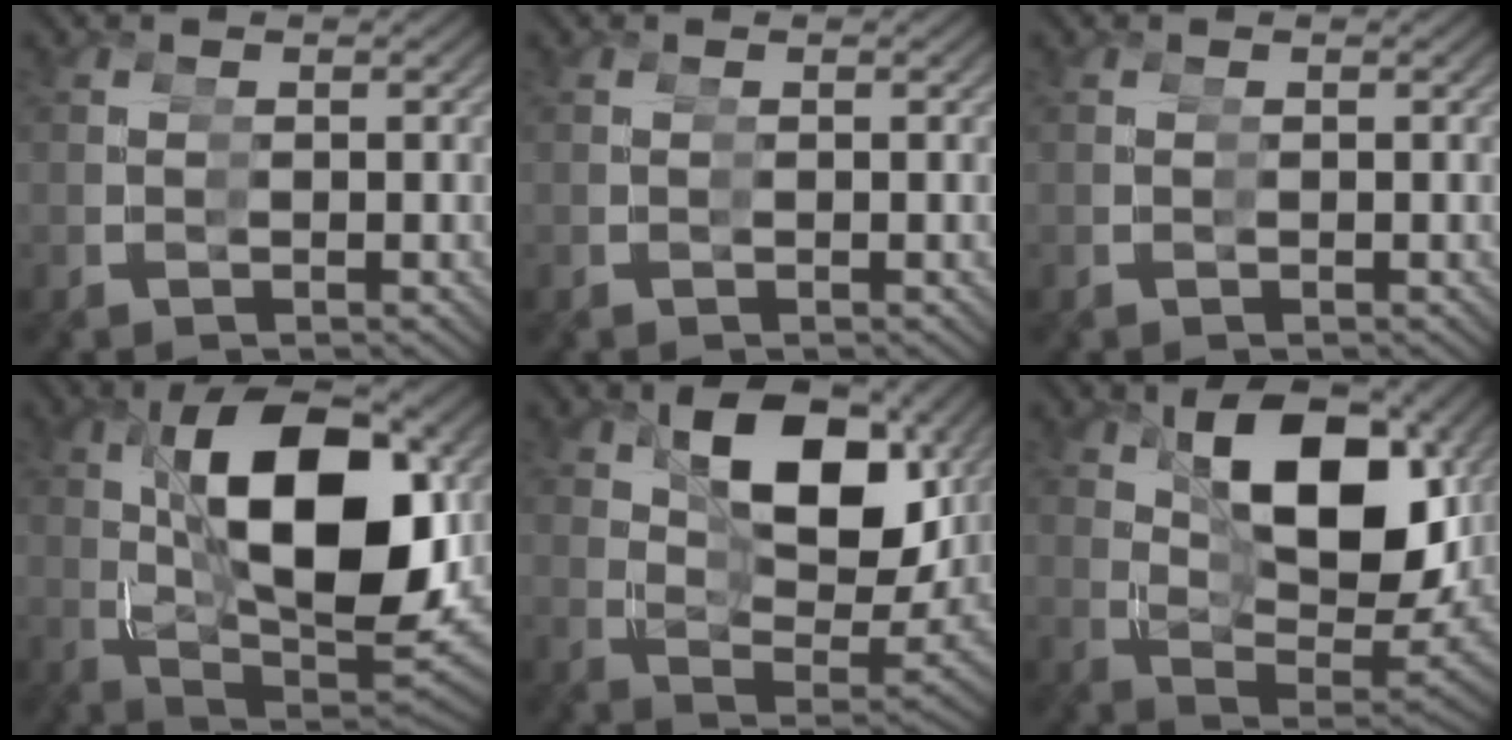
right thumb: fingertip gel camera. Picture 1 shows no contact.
{"total": 0.0}
{"total": 0.0}
{"total": 15.9, "force": [1.7, 7.9, 13.6], "torque": [-0.243, -0.007, 0.046]}
{"total": 9.8, "force": [4.1, 4.4, 7.7], "torque": [-0.108, 0.022, 0.061]}
{"total": 12.3, "force": [3.3, 5.8, 10.4], "torque": [-0.148, 0.011, 0.057]}